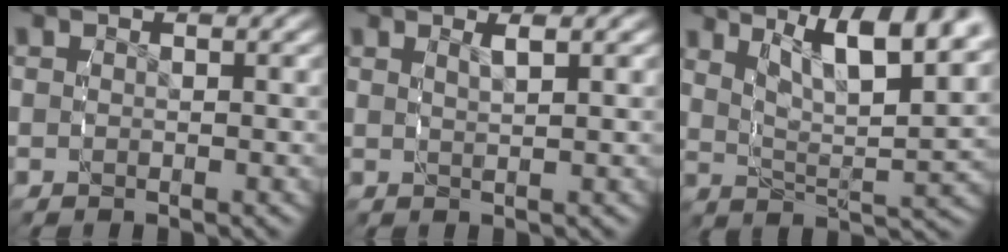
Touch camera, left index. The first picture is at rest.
{"total": 1.1, "force": [0.7, -0.5, 0.7], "torque": [-0.010, -0.001, 0.014]}
{"total": 8.4, "force": [3.9, 3.1, 6.8], "torque": [-0.098, 0.002, 0.055]}